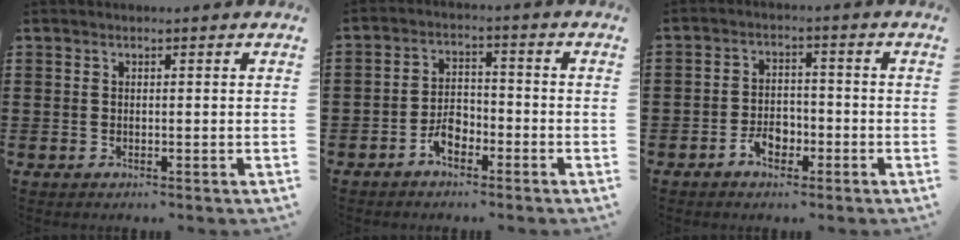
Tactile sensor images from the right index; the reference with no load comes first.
{"total": 4.0, "force": [-2.6, 2.1, 2.3], "torque": [-0.048, 0.003, -0.049]}
{"total": 4.0, "force": [-2.3, 2.4, 2.3], "torque": [-0.041, 0.005, -0.041]}